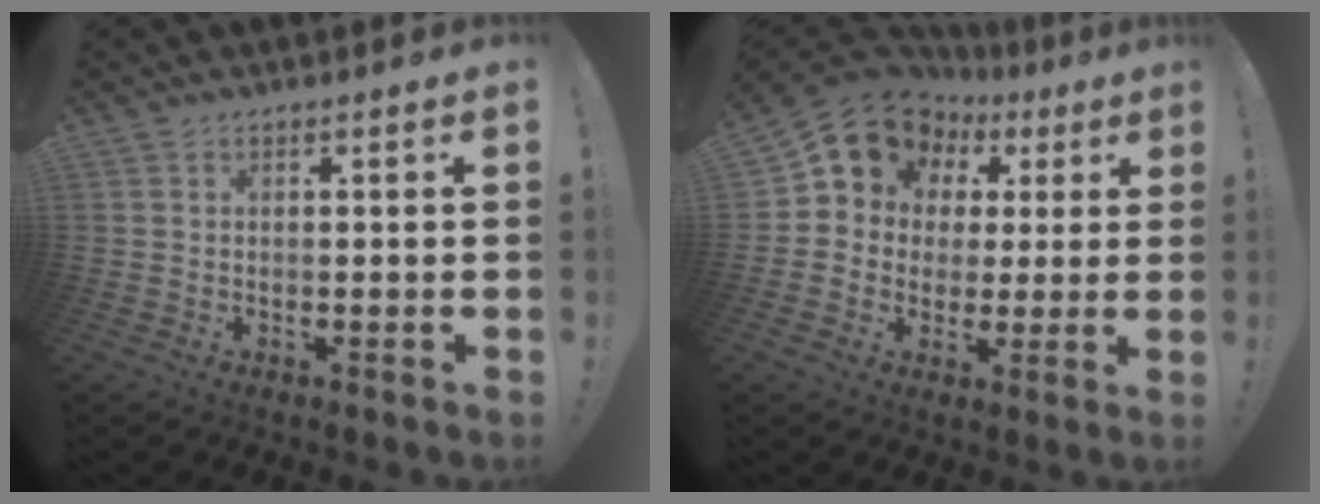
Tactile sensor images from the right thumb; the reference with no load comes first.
{"total": 11.7, "force": [5.6, 9.5, 4.2], "torque": [-0.064, -0.041, 0.108]}